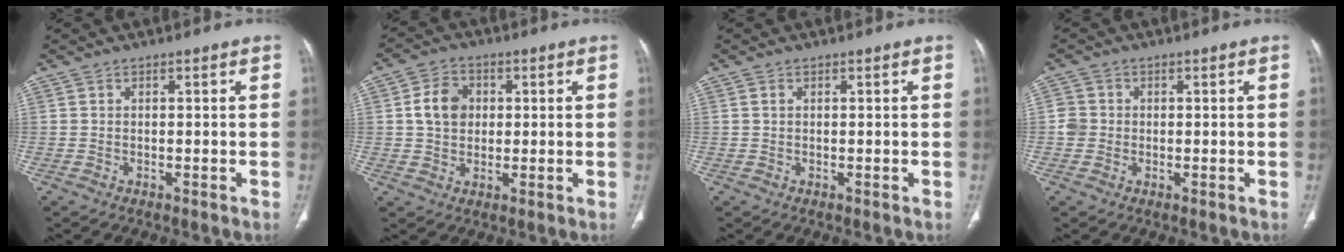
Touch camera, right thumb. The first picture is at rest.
{"total": 7.0, "force": [1.1, 5.6, 4.1], "torque": [-0.056, 0.005, 0.016]}
{"total": 0.7, "force": [0.2, 0.5, 0.4], "torque": [-0.010, 0.002, 0.005]}
{"total": 2.7, "force": [-0.3, 2.5, 0.8], "torque": [-0.004, 0.007, -0.009]}